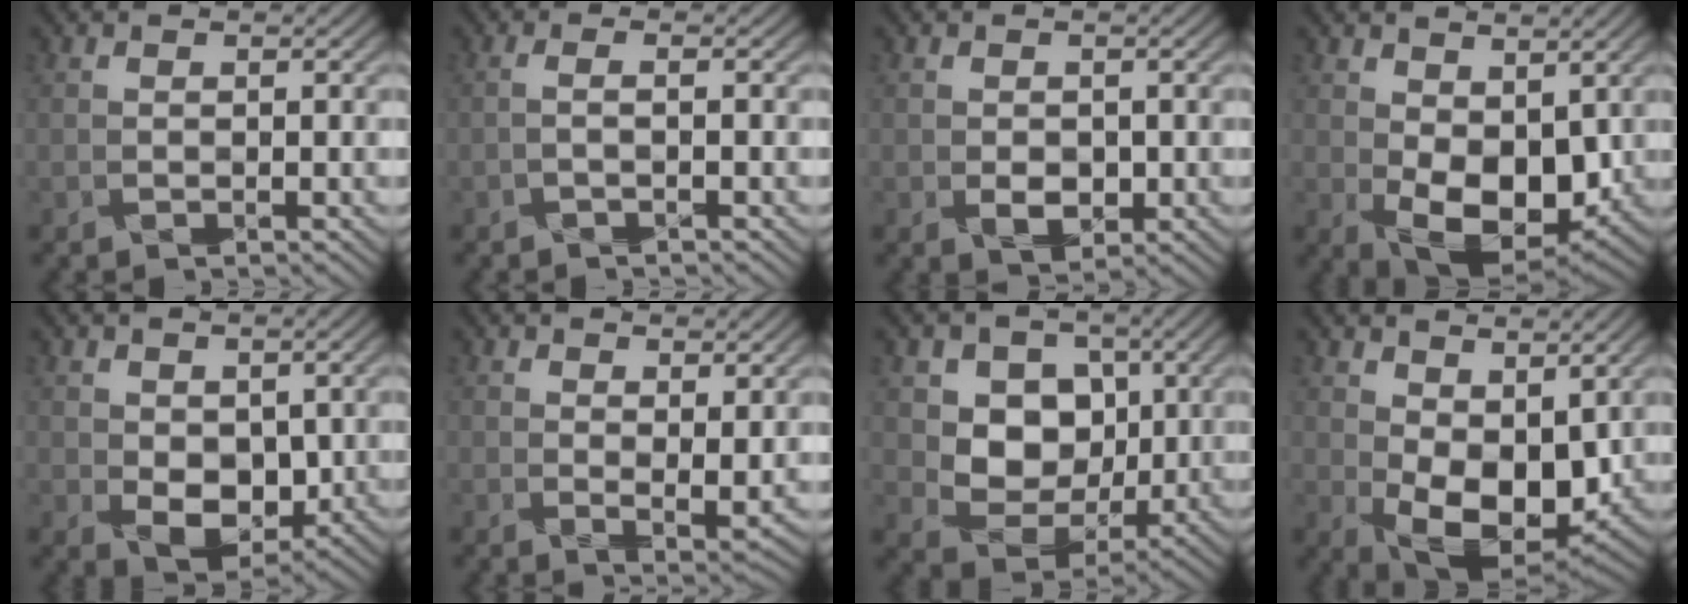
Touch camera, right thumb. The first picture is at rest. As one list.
[{"total": 1.2, "force": [-0.9, -0.1, 0.7], "torque": [-0.008, 0.002, -0.020]}, {"total": 2.2, "force": [-0.6, 1.6, 1.4], "torque": [-0.030, -0.006, -0.003]}, {"total": 9.2, "force": [0.4, 5.6, 7.3], "torque": [-0.136, -0.015, 0.018]}, {"total": 5.6, "force": [-0.1, 3.9, 4.1], "torque": [-0.085, -0.015, 0.007]}, {"total": 3.6, "force": [2.1, 0.9, 2.8], "torque": [-0.052, -0.005, 0.046]}, {"total": 7.4, "force": [1.0, 6.2, 3.9], "torque": [-0.082, -0.015, 0.010]}, {"total": 10.2, "force": [1.6, 6.0, 8.2], "torque": [-0.153, -0.013, 0.039]}]